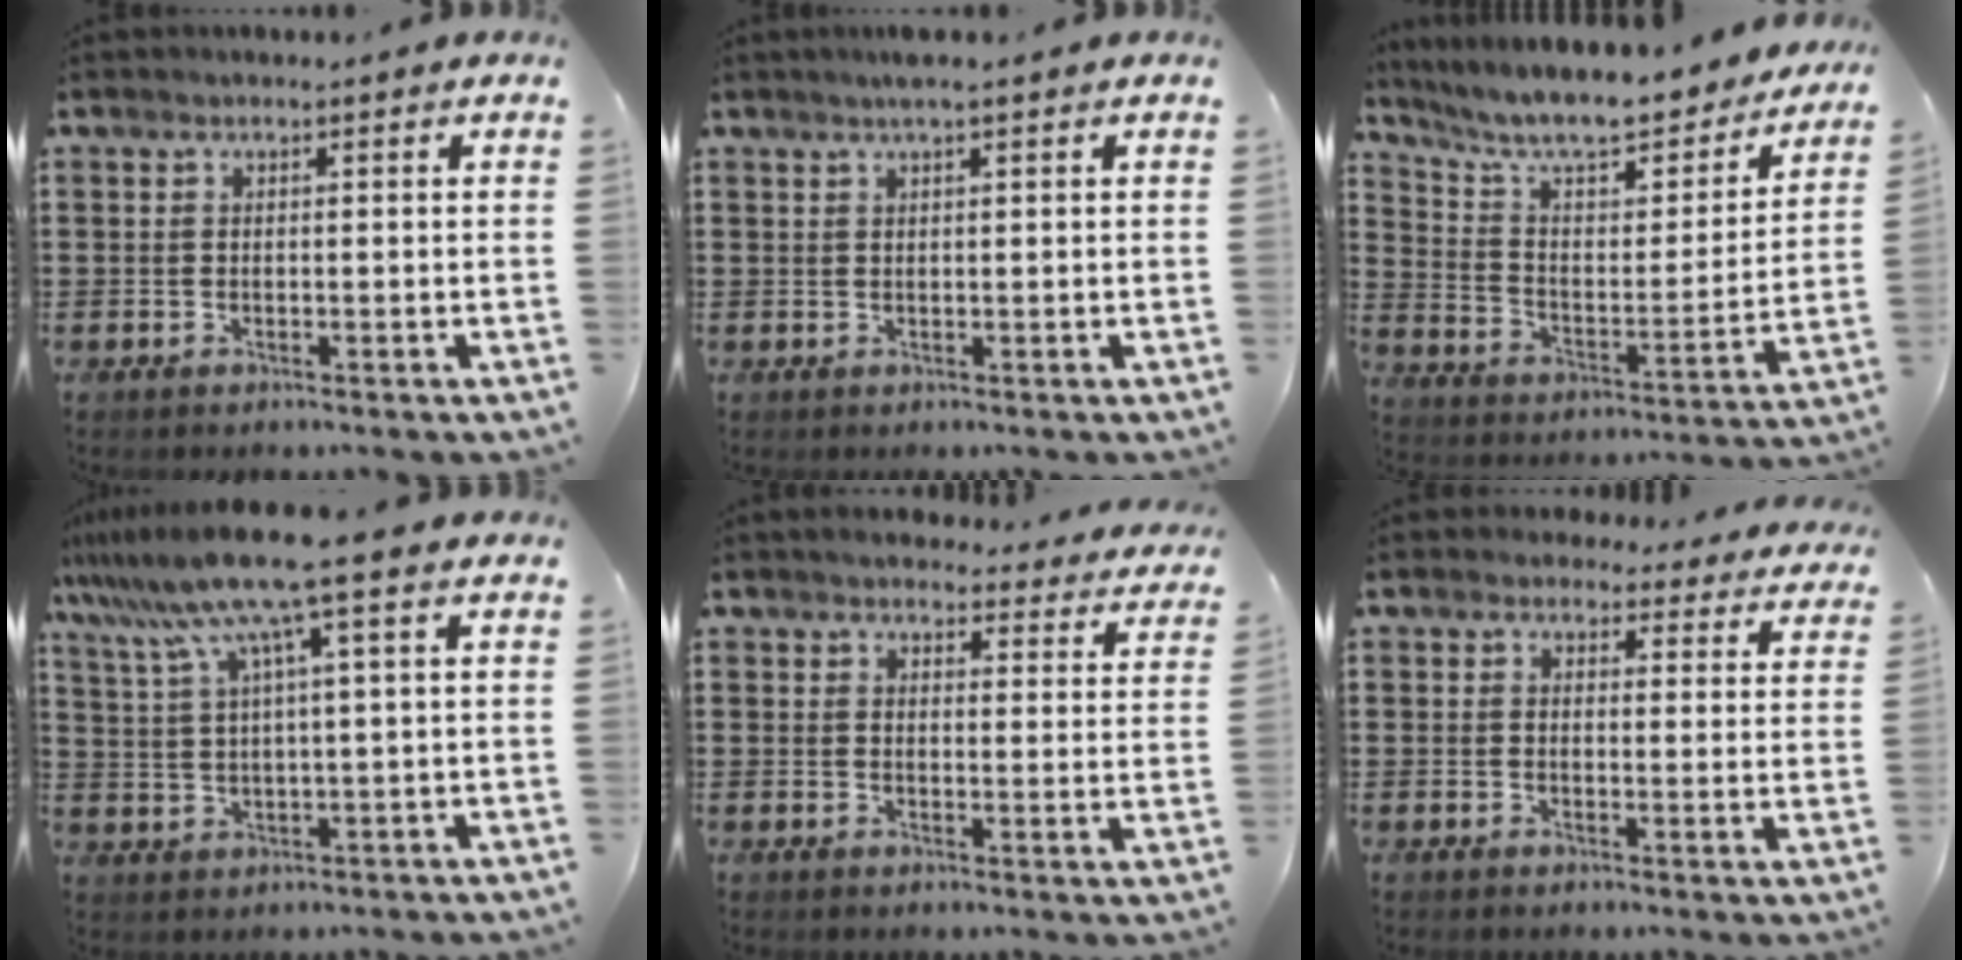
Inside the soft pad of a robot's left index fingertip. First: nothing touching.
{"total": 1.4, "force": [1.0, 0.0, 1.1], "torque": [-0.021, 0.001, 0.018]}
{"total": 9.3, "force": [7.9, 1.5, 4.6], "torque": [-0.114, -0.057, 0.132]}
{"total": 10.1, "force": [5.8, -0.2, 8.3], "torque": [-0.191, -0.023, 0.094]}
{"total": 3.4, "force": [3.4, 0.2, 0.4], "torque": [-0.014, -0.023, 0.057]}
{"total": 3.6, "force": [3.4, 1.1, 0.6], "torque": [-0.017, -0.012, 0.061]}